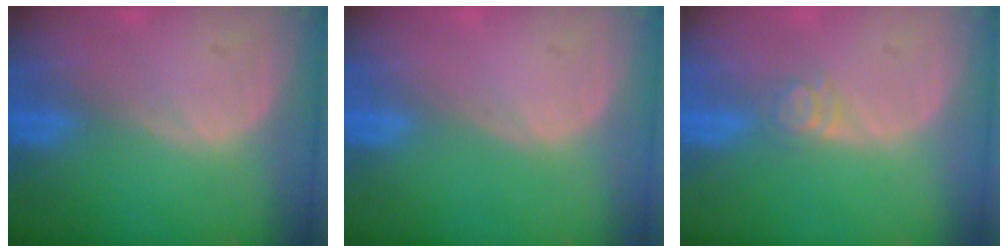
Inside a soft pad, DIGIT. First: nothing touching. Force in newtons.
{"total": 0.0}
{"total": 3.0, "press": 2.5, "slide": 1.7}